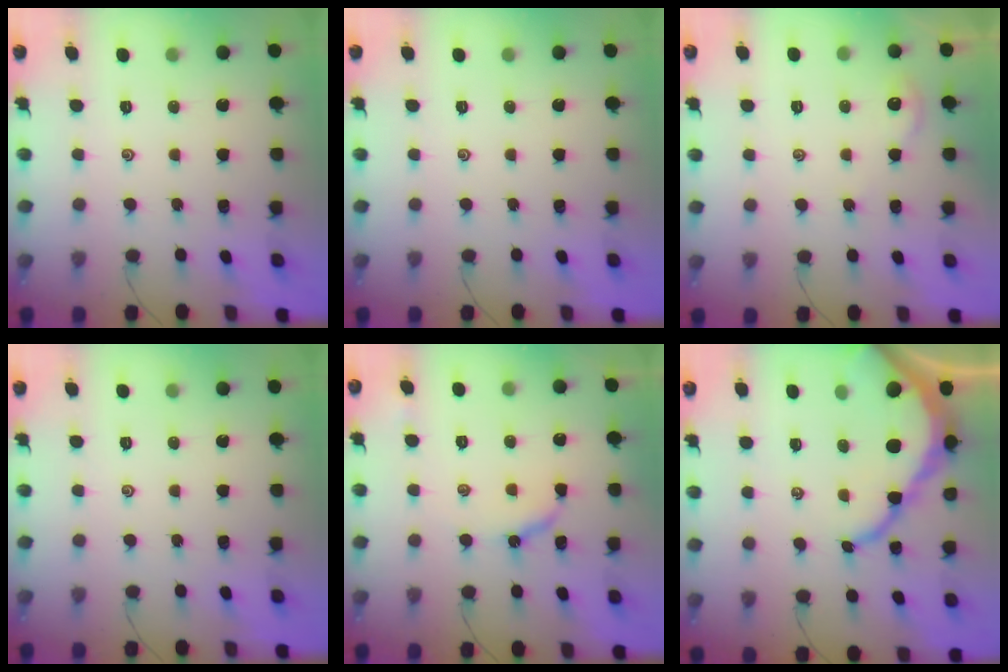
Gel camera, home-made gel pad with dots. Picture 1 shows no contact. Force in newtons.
{"total": 0.0}
{"total": 2.2, "press": 2.2, "slide": 0.4}
{"total": 0.0}
{"total": 5.5, "press": 5.5, "slide": 0.7}
{"total": 11.9, "press": 11.8, "slide": 1.1}